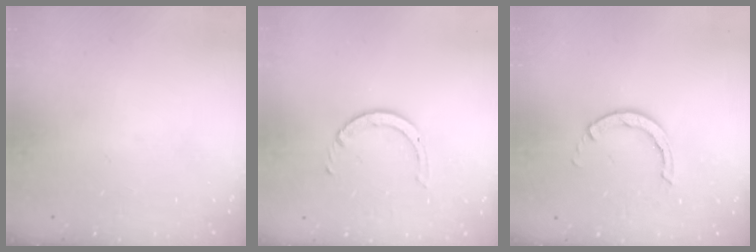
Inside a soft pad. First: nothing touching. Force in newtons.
{"total": 2.5, "press": 2.5, "slide": 0.2}
{"total": 2.8, "press": 2.8, "slide": 0.3}